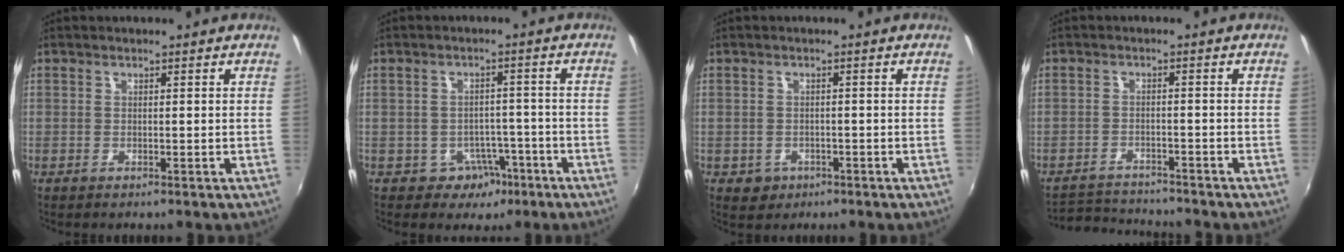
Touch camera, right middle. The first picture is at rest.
{"total": 5.1, "force": [-2.9, 4.0, 1.1], "torque": [-0.031, 0.015, -0.030]}
{"total": 3.3, "force": [-1.3, 2.9, 0.9], "torque": [-0.027, -0.002, -0.013]}
{"total": 6.7, "force": [-6.6, 0.8, 0.7], "torque": [-0.036, 0.003, -0.113]}